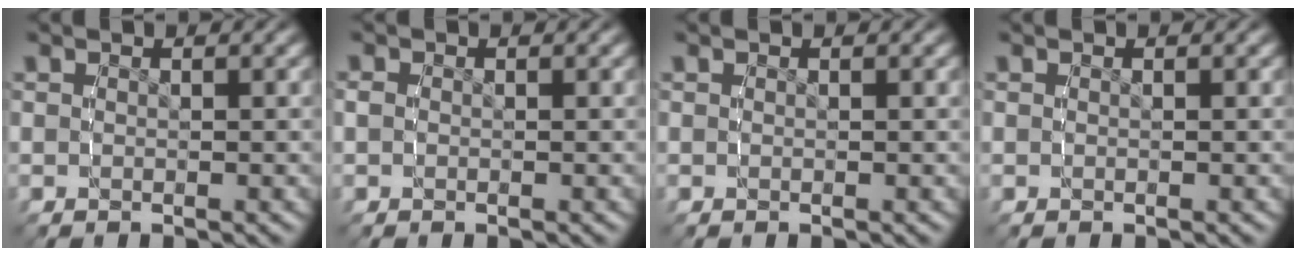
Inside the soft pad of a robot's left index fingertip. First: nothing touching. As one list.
[{"total": 0.8, "force": [-0.2, 0.6, 0.5], "torque": [-0.014, -0.001, -0.002]}, {"total": 0.0}, {"total": 0.0}]